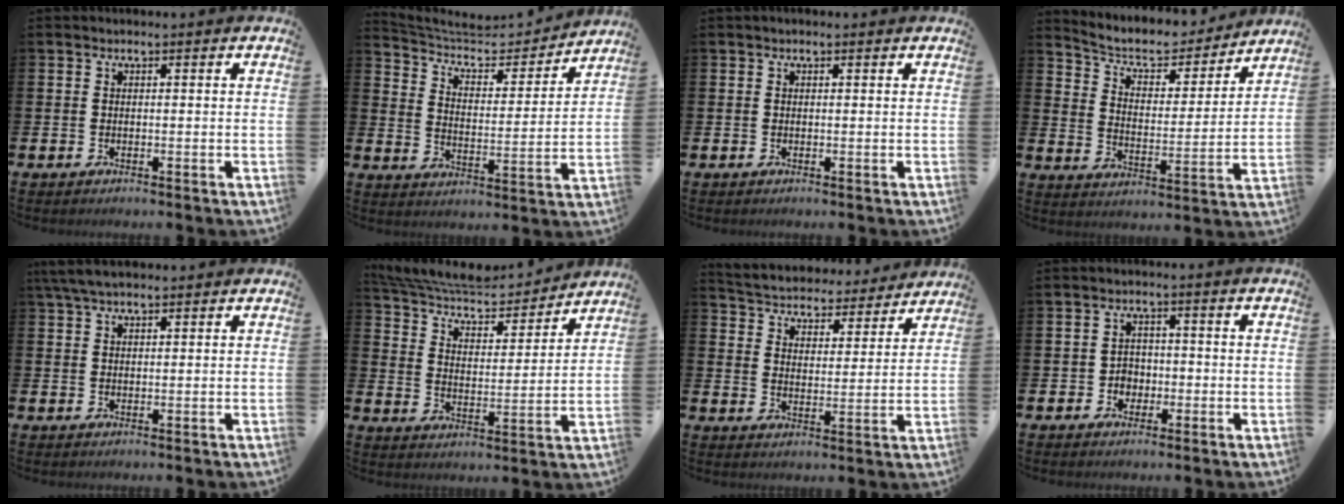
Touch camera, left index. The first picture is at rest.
{"total": 6.6, "force": [5.8, 2.4, 2.0], "torque": [-0.071, -0.043, 0.096]}
{"total": 0.0}
{"total": 6.4, "force": [5.7, 2.4, 1.6], "torque": [-0.057, -0.043, 0.093]}
{"total": 3.8, "force": [3.0, 1.1, 2.0], "torque": [-0.042, 0.001, 0.054]}
{"total": 8.2, "force": [7.7, 1.9, 2.2], "torque": [-0.074, -0.062, 0.131]}
{"total": 4.9, "force": [4.7, 1.4, 0.1], "torque": [-0.024, -0.045, 0.076]}
{"total": 2.7, "force": [-0.9, 2.4, 0.8], "torque": [-0.011, 0.002, -0.025]}